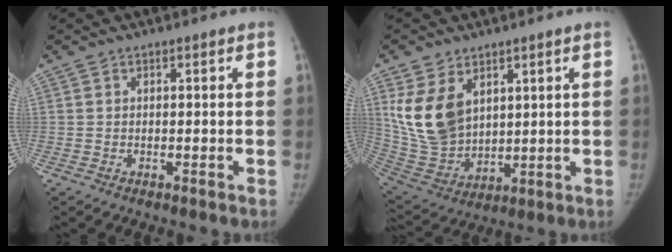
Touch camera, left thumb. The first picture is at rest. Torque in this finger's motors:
{"motor_torque": [0.34, 0.19, 1.58, -0.68, 0.12]}